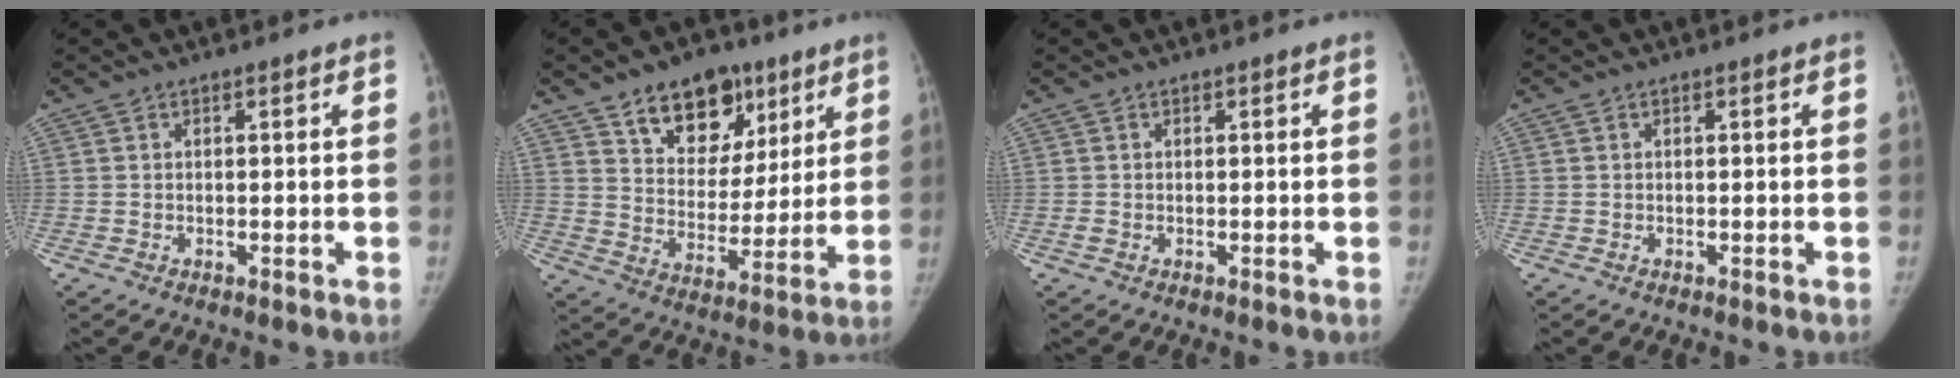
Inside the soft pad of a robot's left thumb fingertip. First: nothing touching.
{"total": 15.2, "force": [9.1, 9.8, 7.3], "torque": [-0.063, -0.043, 0.150]}
{"total": 0.7, "force": [-0.1, 0.6, 0.3], "torque": [-0.006, -0.001, -0.002]}
{"total": 0.0}